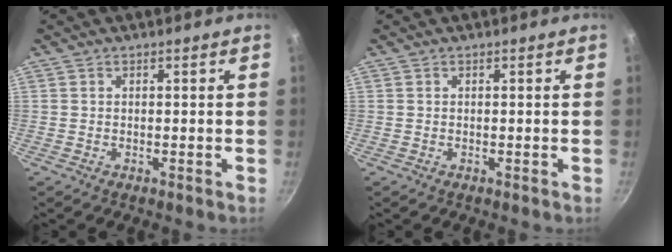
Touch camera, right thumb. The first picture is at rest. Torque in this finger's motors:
{"motor_torque": [0.11, 0.13, 0.00, 0.00, 0.01]}